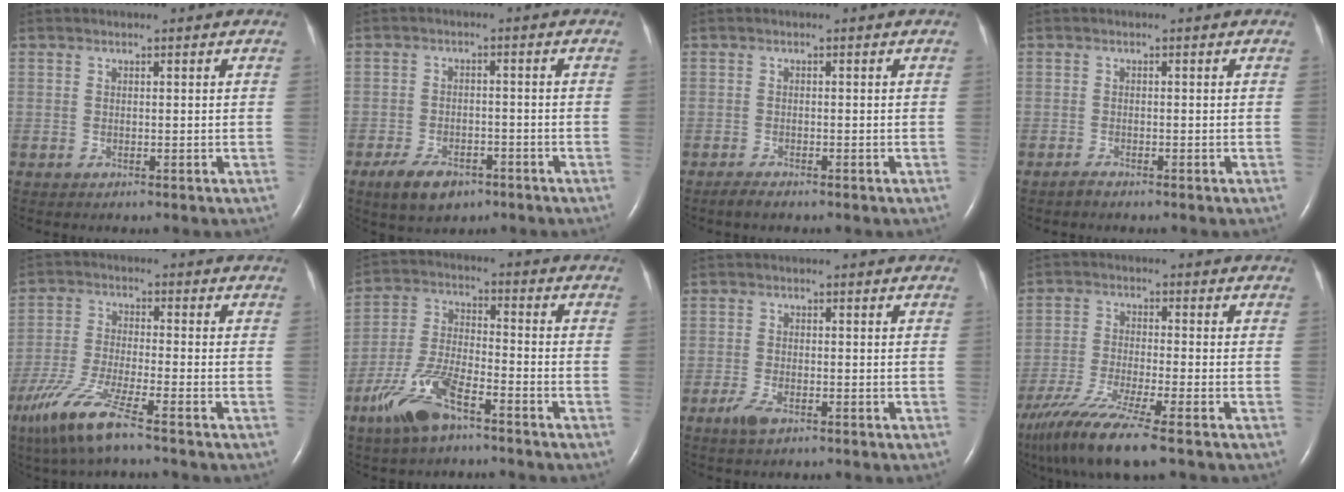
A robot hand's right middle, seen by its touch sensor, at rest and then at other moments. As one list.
[{"total": 6.2, "force": [-4.0, 3.2, 3.5], "torque": [-0.071, -0.002, -0.063]}, {"total": 1.3, "force": [-1.2, 0.1, 0.5], "torque": [-0.021, -0.004, -0.022]}, {"total": 0.8, "force": [-0.8, 0.0, 0.2], "torque": [-0.011, -0.002, -0.015]}, {"total": 9.2, "force": [-6.2, 0.3, 6.8], "torque": [-0.152, -0.028, -0.126]}, {"total": 10.4, "force": [-6.8, 2.9, 7.4], "torque": [-0.169, -0.007, -0.132]}, {"total": 2.7, "force": [-1.7, 0.9, 1.9], "torque": [-0.048, -0.003, -0.033]}, {"total": 12.6, "force": [-9.2, 0.1, 8.6], "torque": [-0.169, -0.042, -0.163]}]